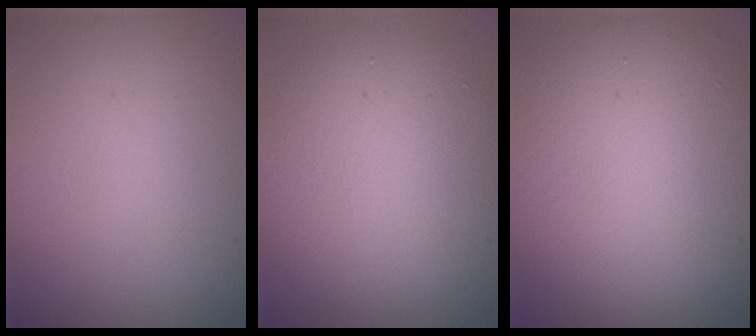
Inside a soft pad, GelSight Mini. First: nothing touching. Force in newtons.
{"total": 8.3, "press": 8.3, "slide": 0.7}
{"total": 11.5, "press": 11.5, "slide": 1.0}